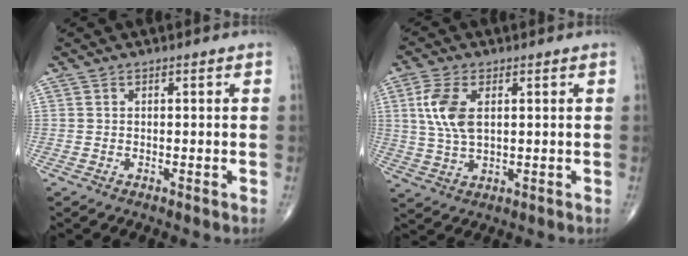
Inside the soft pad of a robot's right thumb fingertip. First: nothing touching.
{"total": 8.1, "force": [1.9, 4.2, 6.6], "torque": [-0.149, -0.002, 0.040]}